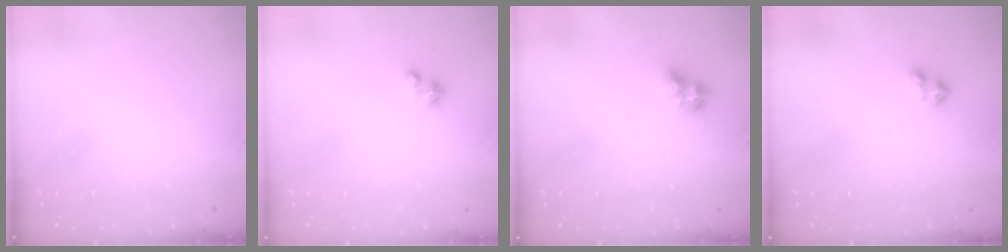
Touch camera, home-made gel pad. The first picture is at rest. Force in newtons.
{"total": 0.9, "press": 0.9, "slide": 0.1}
{"total": 6.1, "press": 6.1, "slide": 0.7}
{"total": 2.4, "press": 2.4, "slide": 0.4}